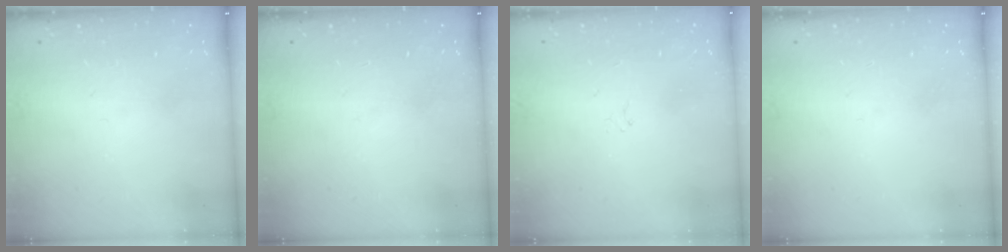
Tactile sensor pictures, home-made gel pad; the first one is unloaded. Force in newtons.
{"total": 0.0}
{"total": 0.9, "press": 0.8, "slide": 0.4}
{"total": 0.0}